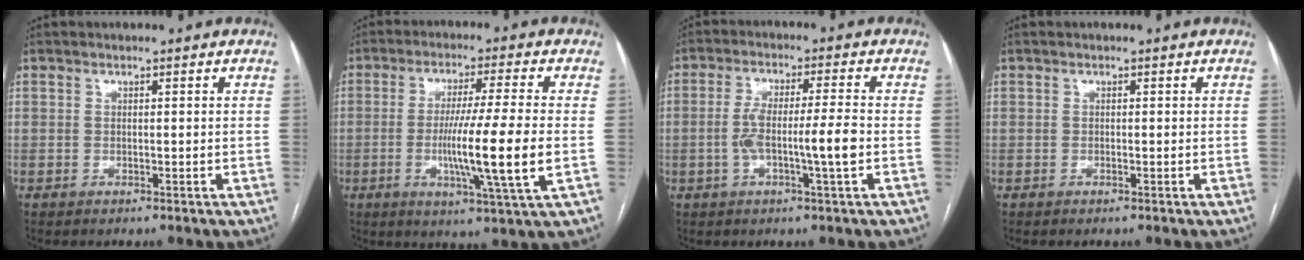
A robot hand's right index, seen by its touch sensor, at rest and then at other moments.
{"total": 12.7, "force": [-2.0, -1.1, 12.5], "torque": [-0.222, -0.023, -0.040]}
{"total": 7.7, "force": [-1.6, 0.0, 7.5], "torque": [-0.146, 0.007, -0.030]}
{"total": 0.0}